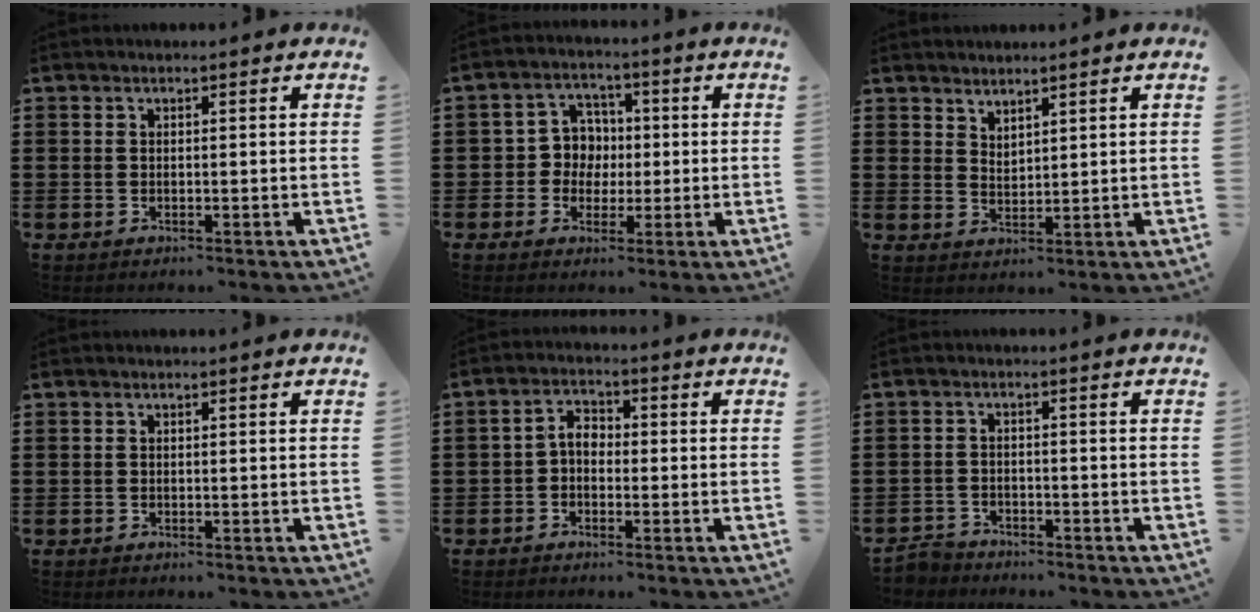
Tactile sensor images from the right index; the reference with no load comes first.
{"total": 5.4, "force": [-0.1, 5.1, 1.5], "torque": [-0.051, 0.016, -0.004]}
{"total": 2.3, "force": [2.2, 0.3, -0.3], "torque": [0.002, -0.002, 0.044]}
{"total": 0.0}
{"total": 3.0, "force": [-0.8, 1.9, 2.2], "torque": [-0.052, 0.006, -0.021]}
{"total": 2.4, "force": [-2.3, 0.6, -0.1], "torque": [-0.006, 0.004, -0.049]}